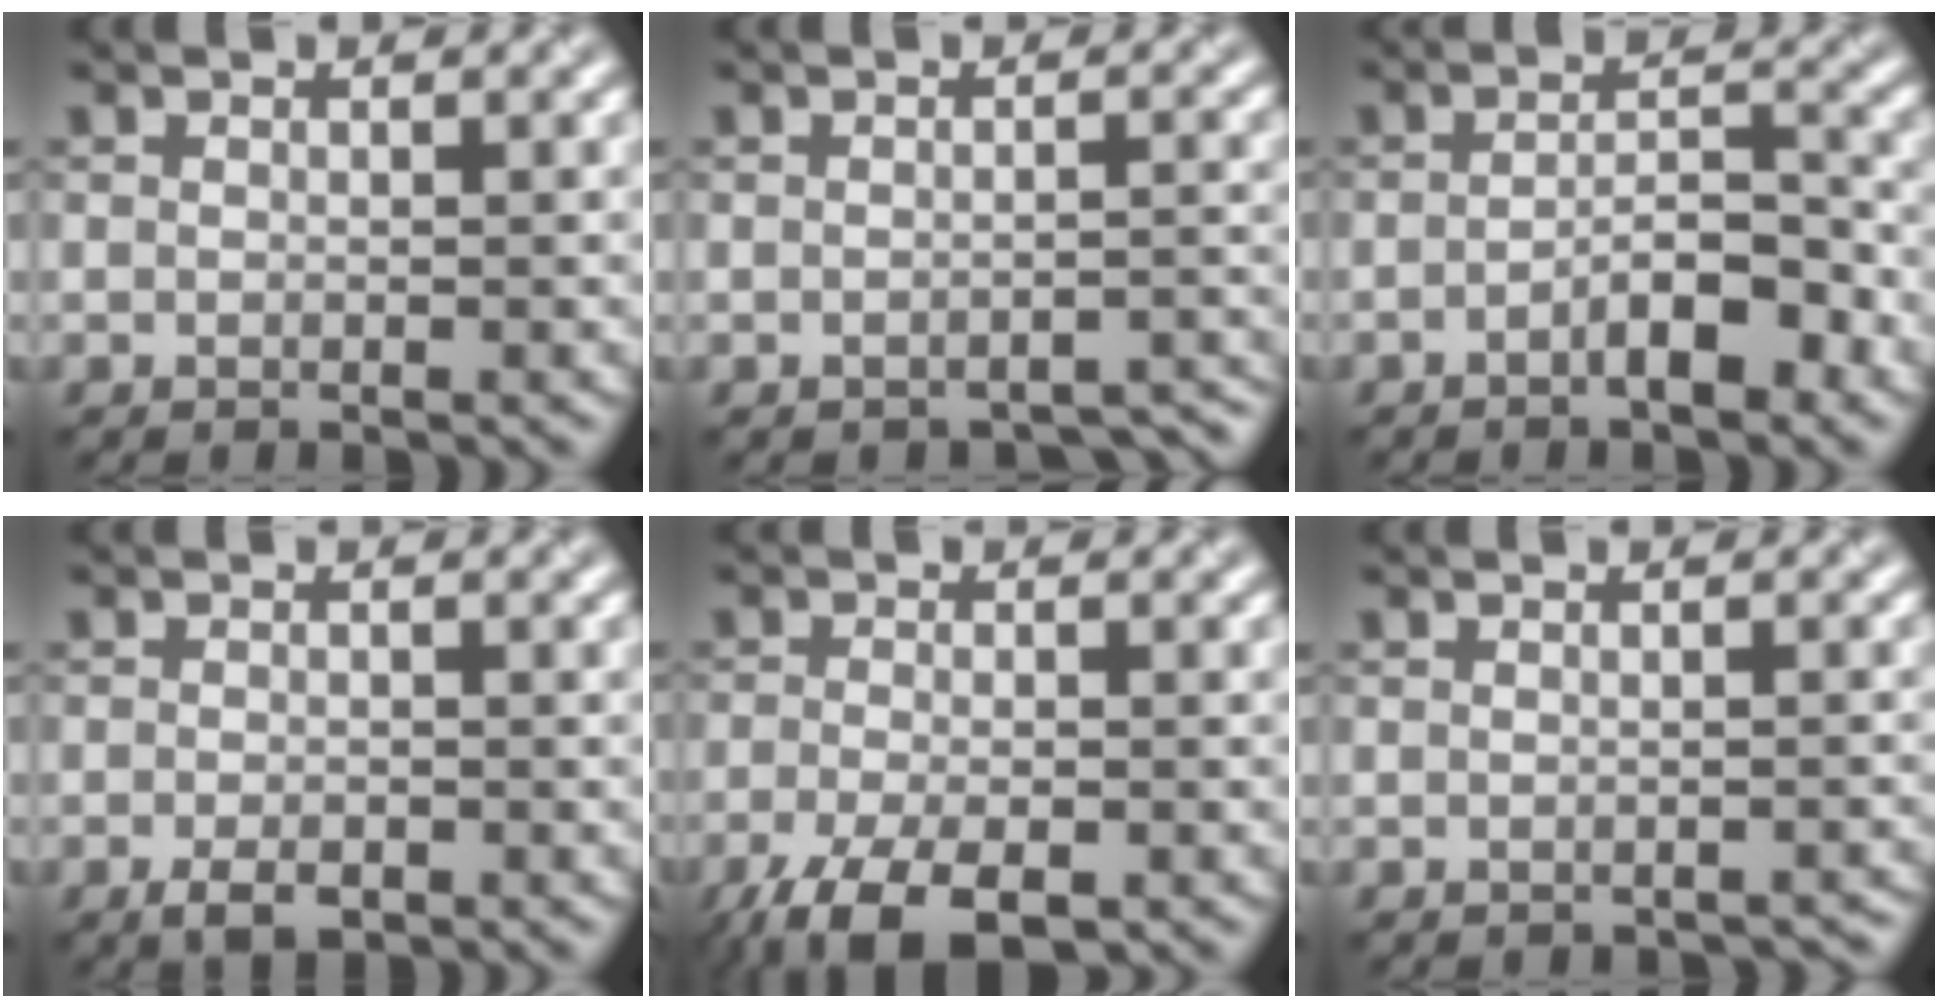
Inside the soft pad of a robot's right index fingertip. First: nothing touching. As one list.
[{"total": 2.4, "force": [-2.2, 0.7, 0.7], "torque": [-0.008, -0.002, -0.022]}, {"total": 3.4, "force": [-1.8, 1.0, 2.8], "torque": [-0.046, 0.013, -0.030]}, {"total": 2.1, "force": [-1.2, 0.9, 1.4], "torque": [-0.030, 0.000, -0.021]}, {"total": 6.7, "force": [-4.1, 2.5, 4.7], "torque": [-0.100, -0.018, -0.077]}, {"total": 1.0, "force": [-0.8, 0.4, 0.2], "torque": [-0.003, -0.003, -0.010]}]